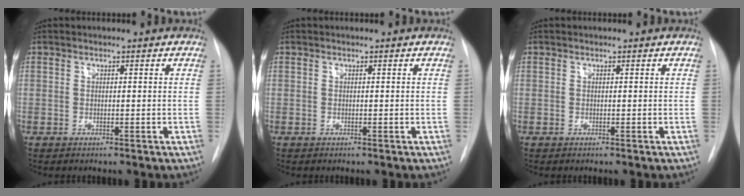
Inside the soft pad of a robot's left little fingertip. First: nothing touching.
{"total": 0.0}
{"total": 0.0}